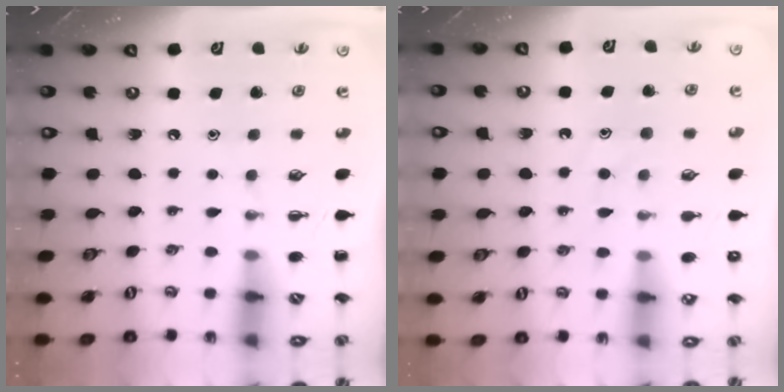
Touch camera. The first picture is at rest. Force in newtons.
{"total": 9.5, "press": 9.5, "slide": 0.7}